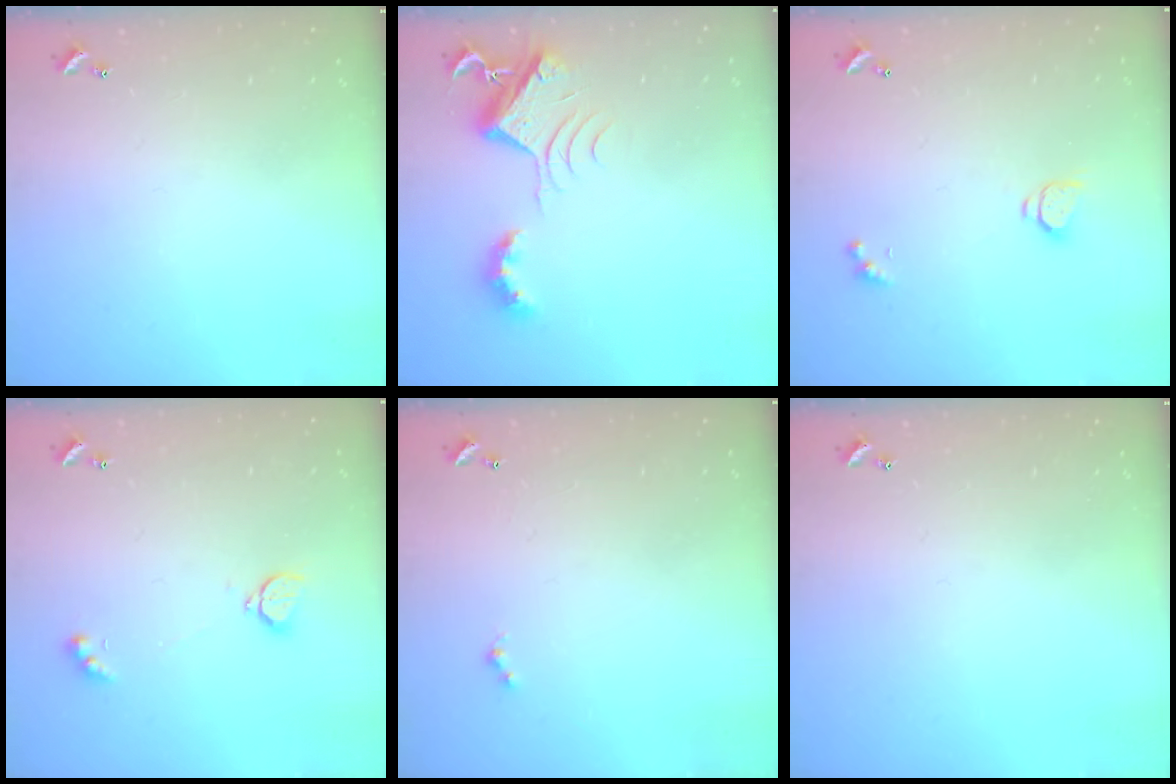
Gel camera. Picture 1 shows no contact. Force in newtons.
{"total": 7.2, "press": 7.1, "slide": 0.9}
{"total": 1.6, "press": 1.5, "slide": 0.4}
{"total": 2.4, "press": 2.3, "slide": 0.8}
{"total": 0.8, "press": 0.5, "slide": 0.5}
{"total": 0.0}